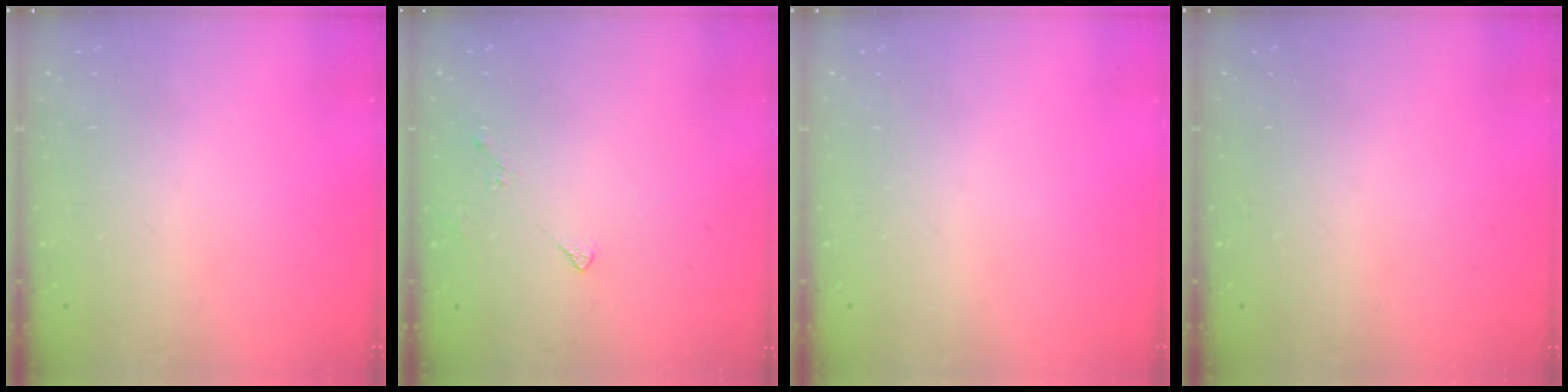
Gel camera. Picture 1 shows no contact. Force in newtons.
{"total": 2.8, "press": 2.8, "slide": 0.5}
{"total": 0.0}
{"total": 0.0}